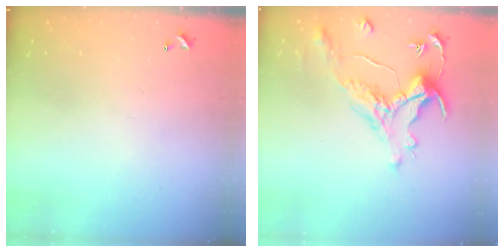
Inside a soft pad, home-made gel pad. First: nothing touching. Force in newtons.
{"total": 1.0, "press": 0.3, "slide": 1.0}